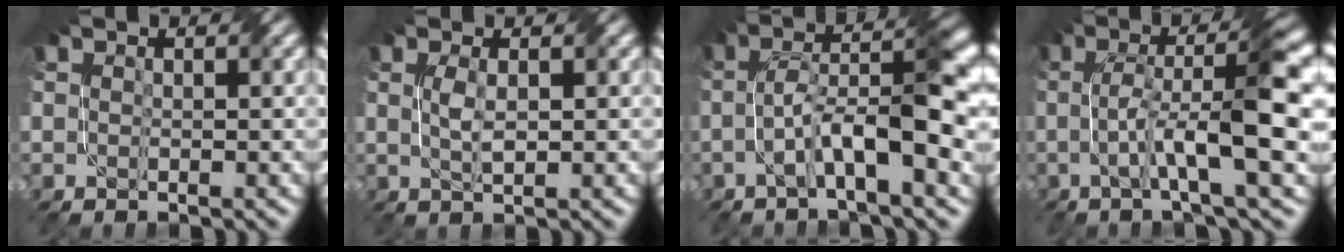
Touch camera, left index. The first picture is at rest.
{"total": 1.6, "force": [0.3, 0.4, 1.5], "torque": [-0.035, 0.003, 0.009]}
{"total": 7.8, "force": [-1.7, 1.8, 7.4], "torque": [-0.128, 0.021, -0.034]}
{"total": 8.2, "force": [-0.4, 1.2, 8.1], "torque": [-0.140, 0.018, -0.009]}